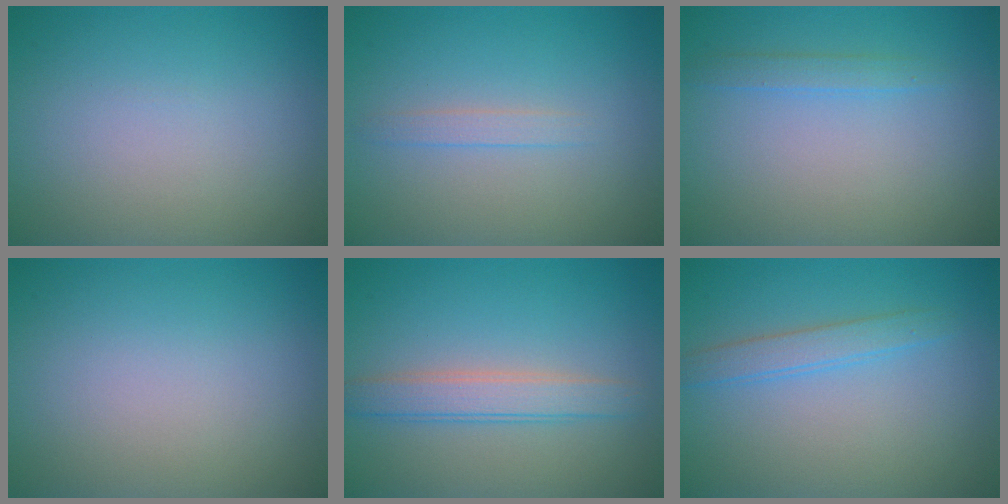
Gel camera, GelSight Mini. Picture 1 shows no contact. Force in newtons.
{"total": 1.2, "press": 1.2, "slide": 0.1}
{"total": 1.3, "press": 1.3, "slide": 0.2}
{"total": 0.0}
{"total": 3.0, "press": 3.0, "slide": 0.1}
{"total": 2.0, "press": 2.0, "slide": 0.2}